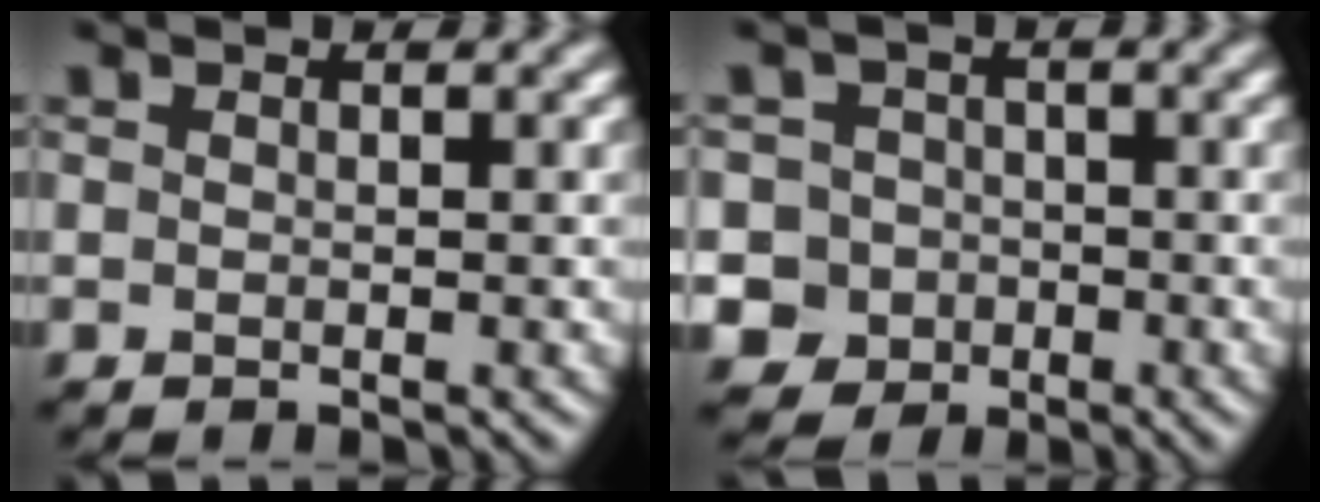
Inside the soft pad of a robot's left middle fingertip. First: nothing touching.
{"total": 6.1, "force": [-1.8, 5.8, 1.1], "torque": [-0.012, 0.010, -0.061]}